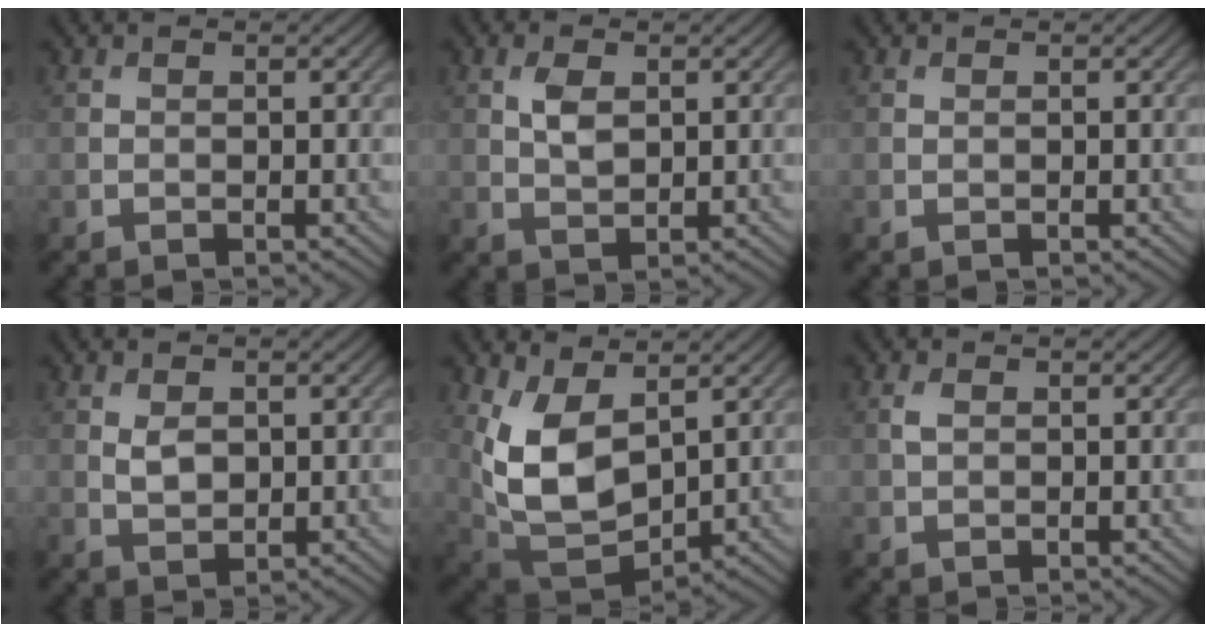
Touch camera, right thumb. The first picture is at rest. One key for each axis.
{"total": 3.0, "fx": 0.9, "fy": 1.7, "fz": 2.3, "tx": -0.051, "ty": -0.003, "tz": 0.020}
{"total": 0.0}
{"total": 2.4, "fx": 0.6, "fy": 1.6, "fz": 1.8, "tx": -0.040, "ty": -0.005, "tz": 0.015}
{"total": 10.8, "fx": 3.1, "fy": 6.3, "fz": 8.3, "tx": -0.199, "ty": -0.011, "tz": 0.064}
{"total": 1.1, "fx": 0.3, "fy": 0.6, "fz": 0.9, "tx": -0.023, "ty": 0.003, "tz": 0.006}